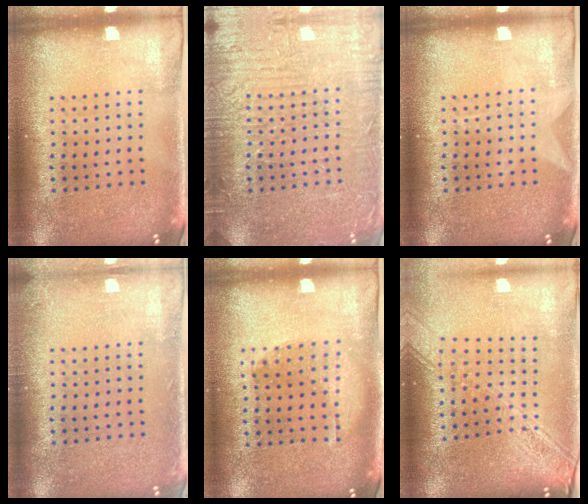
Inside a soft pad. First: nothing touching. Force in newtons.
{"total": 5.8, "press": 5.7, "slide": 0.8}
{"total": 1.0, "press": 1.0, "slide": 0.1}
{"total": 0.9, "press": 0.9, "slide": 0.1}
{"total": 1.1, "press": 0.8, "slide": 0.7}
{"total": 2.2, "press": 1.8, "slide": 1.3}